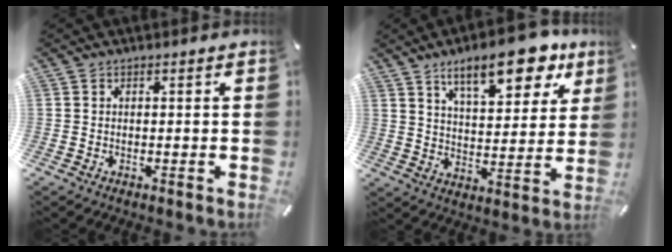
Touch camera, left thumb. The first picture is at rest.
{"total": 16.0, "force": [10.4, 6.5, 10.3], "torque": [-0.147, -0.048, 0.171]}